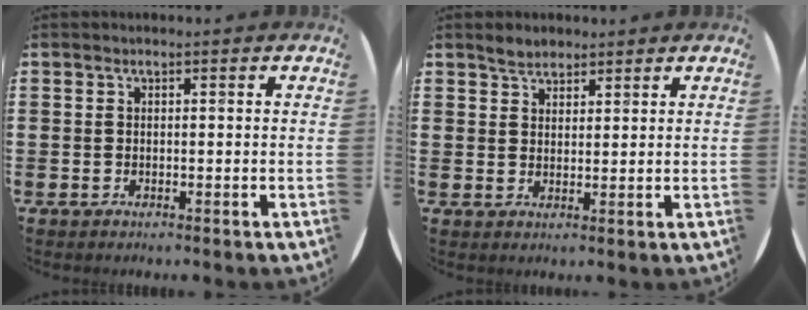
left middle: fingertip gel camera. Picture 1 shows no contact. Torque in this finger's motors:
{"motor_torque": [0.33, -0.25, 0.05, 0.00]}